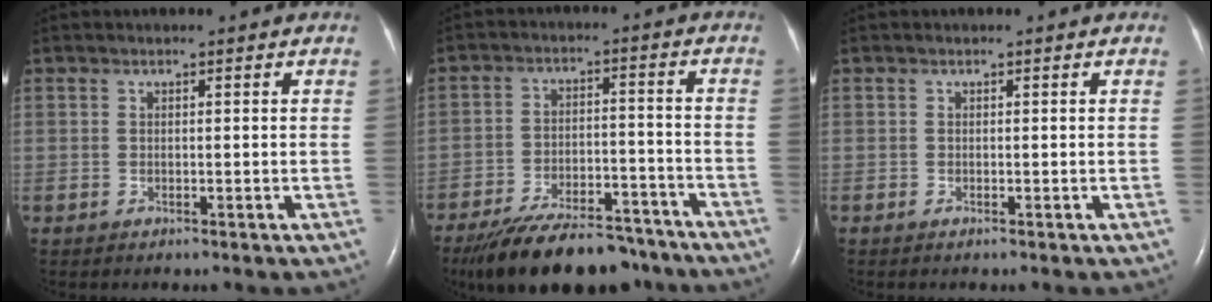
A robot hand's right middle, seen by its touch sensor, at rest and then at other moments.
{"total": 17.7, "force": [-14.8, 5.7, 7.8], "torque": [-0.131, 0.000, -0.223]}
{"total": 0.0}